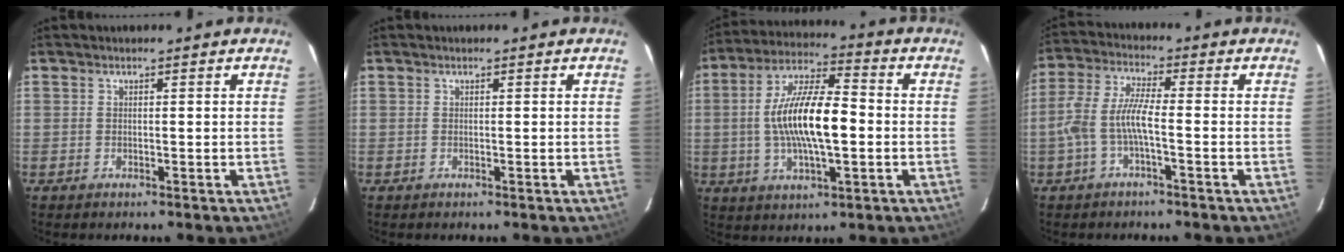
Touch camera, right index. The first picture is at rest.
{"total": 0.0}
{"total": 14.8, "force": [-1.1, 4.6, 14.1], "torque": [-0.270, 0.009, -0.022]}
{"total": 6.7, "force": [-2.2, 1.2, 6.2], "torque": [-0.144, 0.010, -0.041]}